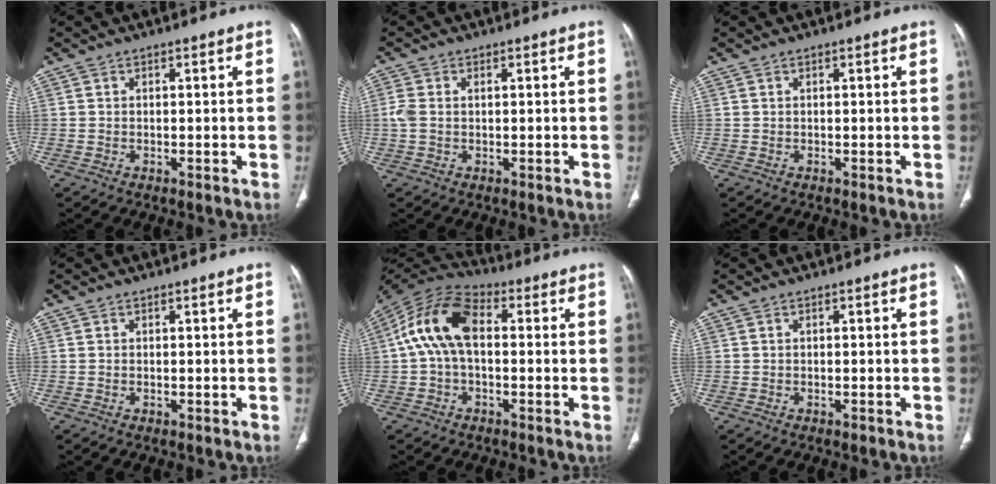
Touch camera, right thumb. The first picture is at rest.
{"total": 3.2, "force": [0.2, 2.1, 2.4], "torque": [-0.077, 0.012, 0.005]}
{"total": 0.0}
{"total": 0.0}
{"total": 12.6, "force": [0.9, 7.4, 10.2], "torque": [-0.195, 0.036, 0.004]}
{"total": 0.6, "force": [-0.4, 0.3, 0.3], "torque": [-0.006, -0.001, -0.005]}